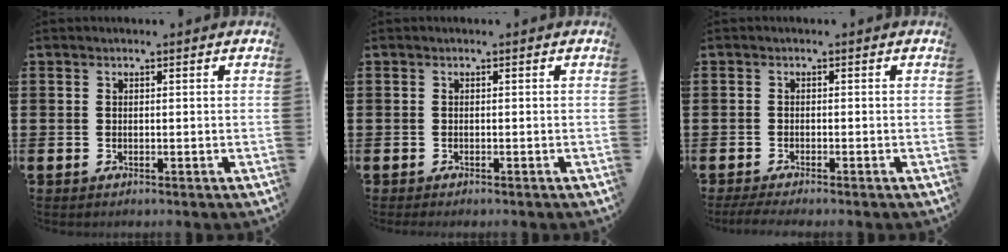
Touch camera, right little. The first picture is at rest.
{"total": 0.0}
{"total": 1.2, "force": [-0.9, 0.1, 0.9], "torque": [-0.014, -0.002, -0.017]}